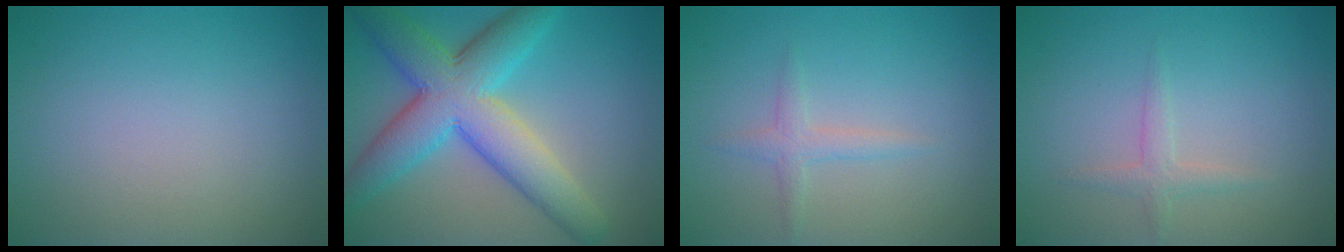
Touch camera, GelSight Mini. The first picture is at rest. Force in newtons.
{"total": 9.2, "press": 9.2, "slide": 0.3}
{"total": 1.5, "press": 1.5, "slide": 0.1}
{"total": 1.5, "press": 1.5, "slide": 0.1}